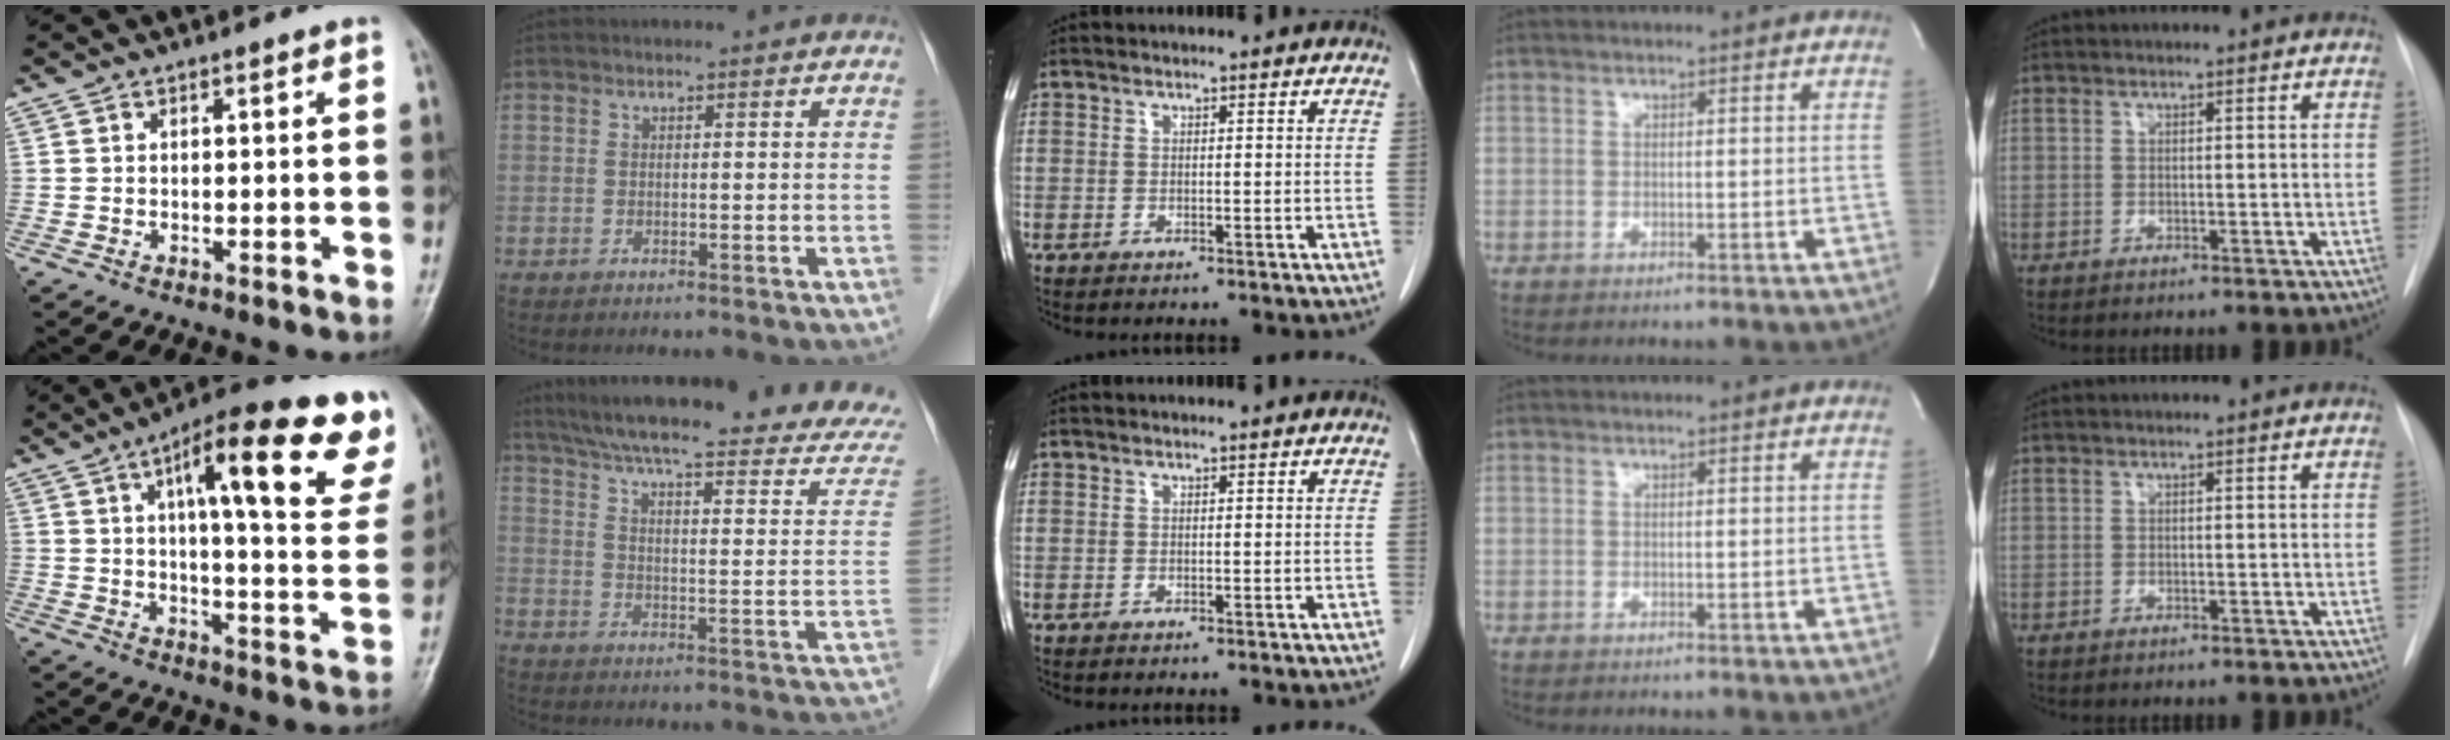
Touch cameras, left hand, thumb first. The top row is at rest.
{"thumb": {"total": 24.4, "force": [11.8, 6.8, 20.3], "torque": [-0.254, -0.016, 0.158]}, "index": {"total": 28.2, "force": [25.1, 1.6, 12.8], "torque": [-0.202, -0.059, 0.321]}}